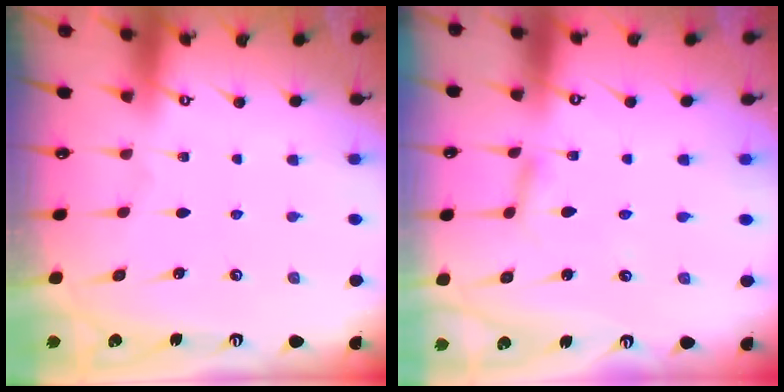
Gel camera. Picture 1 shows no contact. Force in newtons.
{"total": 2.7, "press": 2.6, "slide": 0.3}